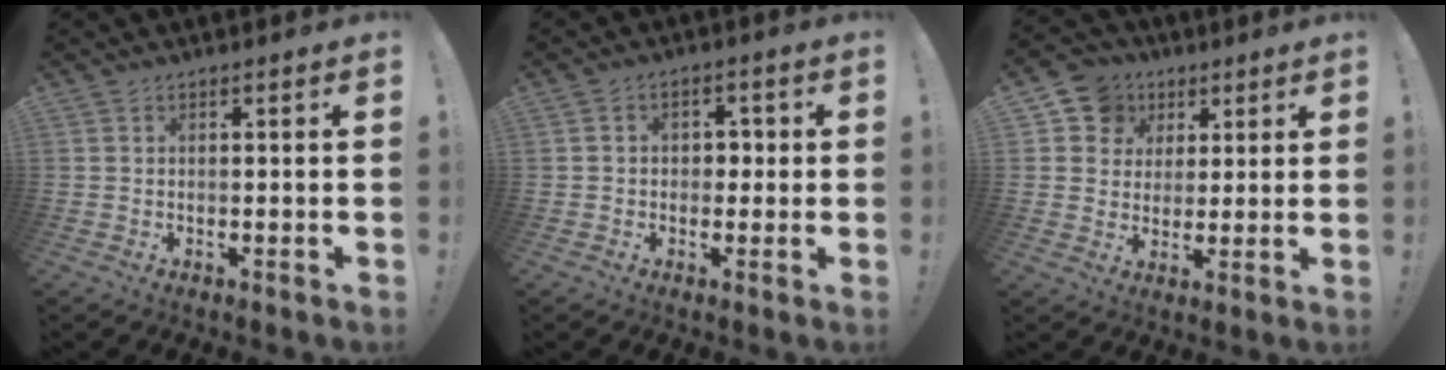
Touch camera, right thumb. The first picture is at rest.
{"total": 4.1, "force": [-0.4, 3.6, 1.9], "torque": [-0.016, 0.004, -0.012]}
{"total": 9.4, "force": [3.7, 8.4, 1.9], "torque": [-0.028, -0.020, 0.075]}